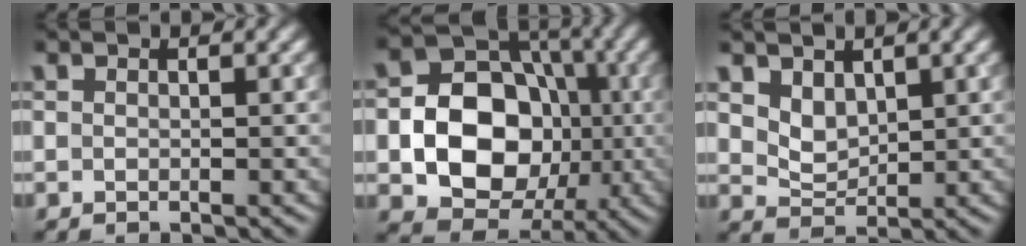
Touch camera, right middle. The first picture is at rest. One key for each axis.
{"total": 11.8, "fx": -2.0, "fy": 9.2, "fz": 7.2, "tx": -0.096, "ty": -0.001, "tz": -0.055}
{"total": 2.5, "fx": 1.4, "fy": 1.6, "fz": 1.2, "tx": -0.029, "ty": -0.009, "tz": 0.029}